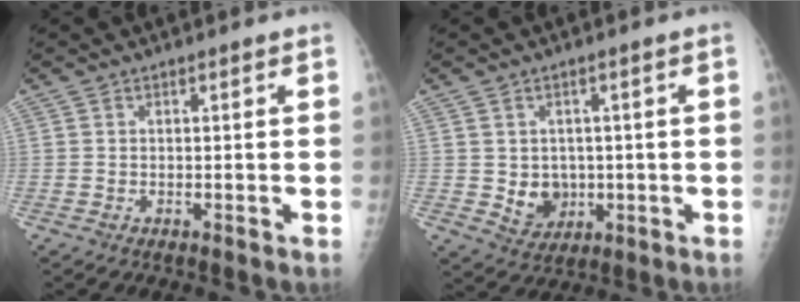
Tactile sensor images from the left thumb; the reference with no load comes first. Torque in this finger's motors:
{"motor_torque": [-0.26, 0.20, 0.17, -0.11, 0.00]}